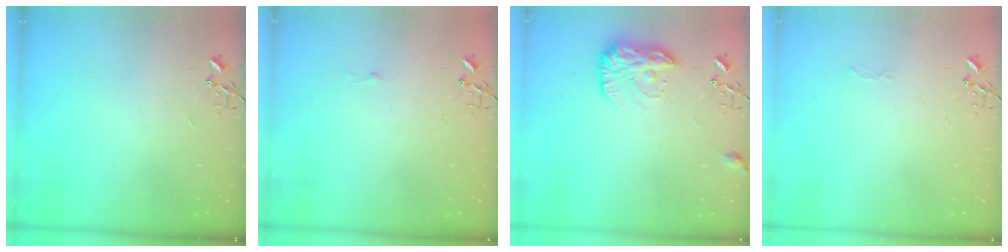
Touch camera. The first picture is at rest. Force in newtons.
{"total": 1.8, "press": 1.8, "slide": 0.2}
{"total": 14.1, "press": 14.1, "slide": 0.8}
{"total": 2.5, "press": 2.5, "slide": 0.4}